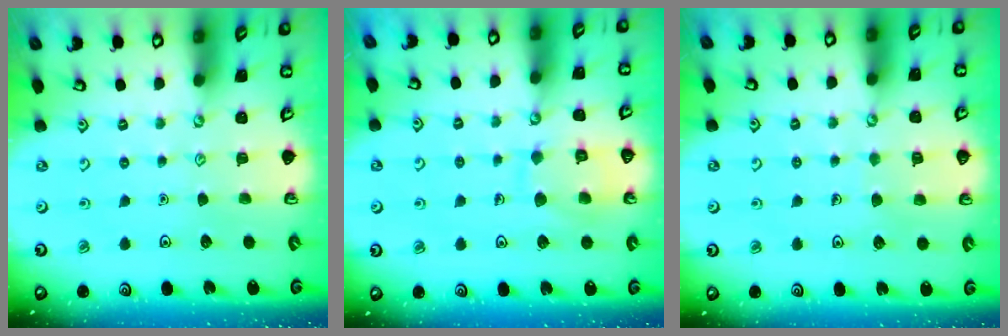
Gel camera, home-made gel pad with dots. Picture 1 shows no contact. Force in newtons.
{"total": 10.3, "press": 10.2, "slide": 0.9}
{"total": 4.0, "press": 4.0, "slide": 0.3}